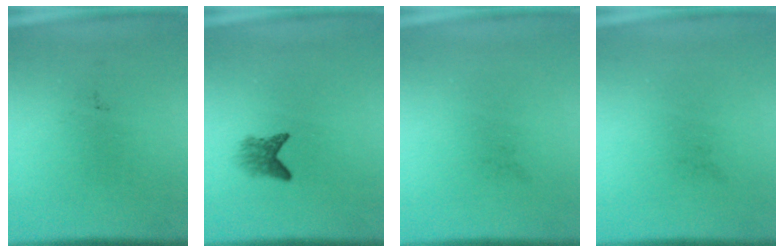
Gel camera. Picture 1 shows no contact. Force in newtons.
{"total": 2.3}
{"total": 0.0}
{"total": 0.0}